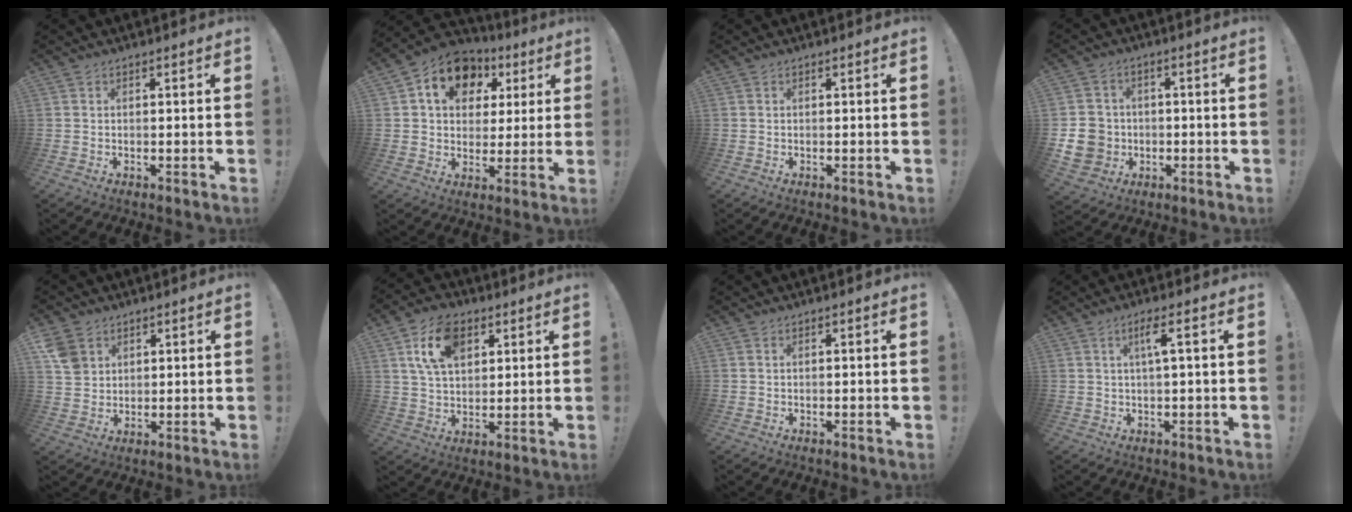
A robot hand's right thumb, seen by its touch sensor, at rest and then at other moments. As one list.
[{"total": 14.9, "force": [6.3, 11.1, 7.6], "torque": [-0.112, -0.023, 0.115]}, {"total": 0.0}, {"total": 10.7, "force": [-2.1, 9.7, 4.1], "torque": [-0.083, 0.024, -0.029]}, {"total": 6.5, "force": [3.2, 5.1, 2.4], "torque": [-0.038, -0.009, 0.066]}, {"total": 13.8, "force": [6.1, 8.8, 8.7], "torque": [-0.137, -0.006, 0.115]}, {"total": 0.0}, {"total": 4.5, "force": [1.2, 0.1, 4.3], "torque": [-0.070, -0.003, 0.011]}]